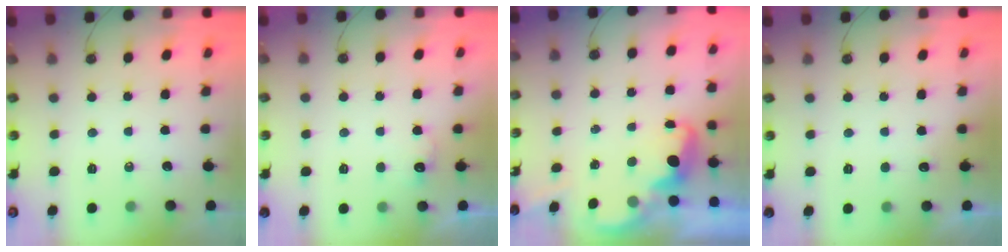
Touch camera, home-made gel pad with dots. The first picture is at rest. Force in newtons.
{"total": 4.8, "press": 4.7, "slide": 1.2}
{"total": 2.5, "press": 2.5, "slide": 0.6}
{"total": 3.7, "press": 3.5, "slide": 1.1}